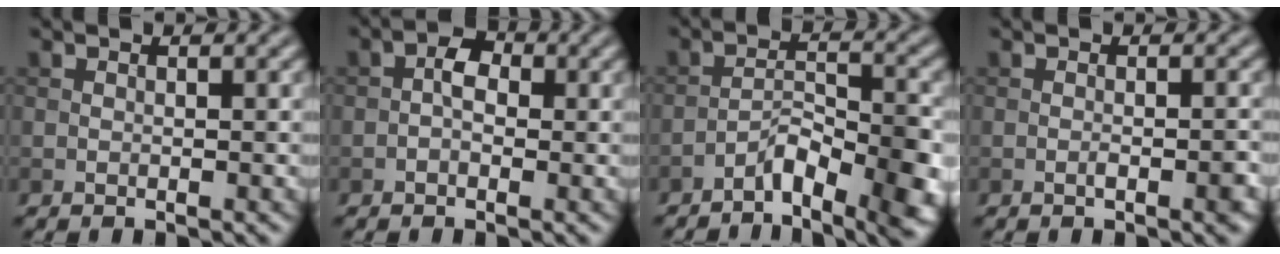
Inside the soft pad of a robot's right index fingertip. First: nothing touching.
{"total": 2.1, "force": [-0.4, 1.3, 1.6], "torque": [-0.026, 0.007, -0.013]}
{"total": 5.9, "force": [-3.8, 1.7, 4.3], "torque": [-0.063, 0.004, -0.061]}
{"total": 1.7, "force": [-0.8, 0.3, 1.5], "torque": [-0.022, 0.003, -0.013]}